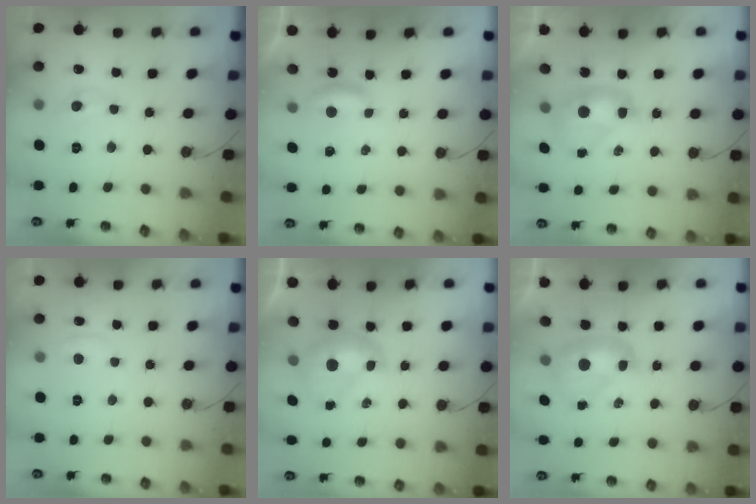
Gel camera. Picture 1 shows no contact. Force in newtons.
{"total": 1.1, "press": 1.0, "slide": 0.5}
{"total": 2.5, "press": 2.5, "slide": 0.1}
{"total": 1.2, "press": 1.0, "slide": 0.7}
{"total": 1.6, "press": 1.6, "slide": 0.2}
{"total": 2.5, "press": 2.5, "slide": 0.3}